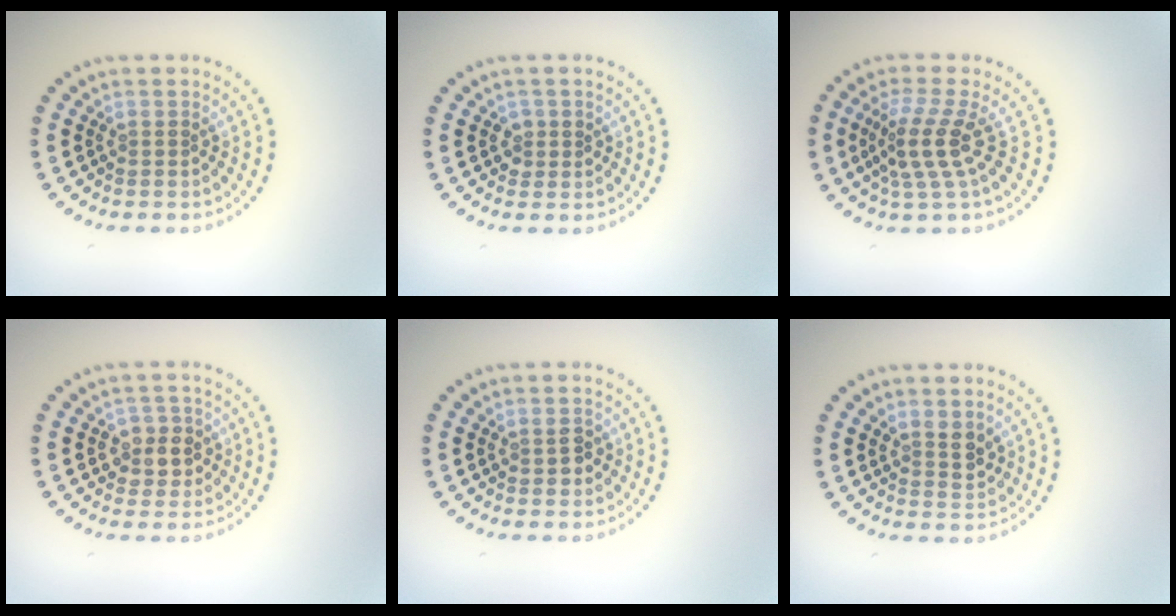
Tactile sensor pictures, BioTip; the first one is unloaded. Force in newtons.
{"total": 1.1, "press": 1.1, "slide": 0.4}
{"total": 3.6, "press": 2.7, "slide": 2.5}
{"total": 2.7, "press": 2.5, "slide": 1.0}
{"total": 1.5, "press": 1.5, "slide": 0.3}
{"total": 2.1, "press": 1.8, "slide": 0.9}